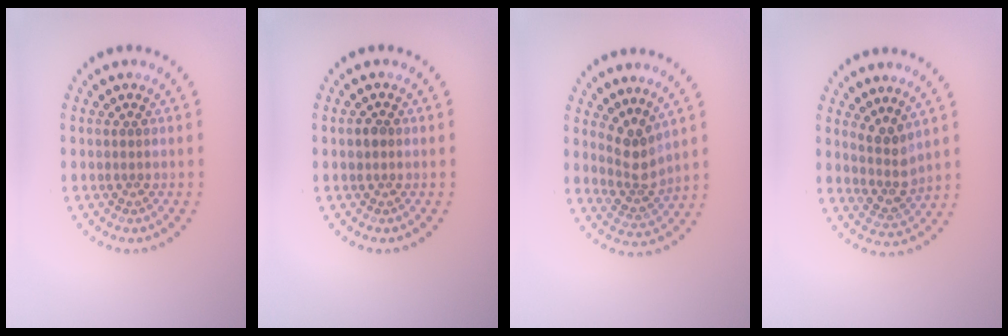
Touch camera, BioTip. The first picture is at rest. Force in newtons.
{"total": 1.2, "press": 1.2, "slide": 0.3}
{"total": 2.8, "press": 2.2, "slide": 1.8}
{"total": 2.7, "press": 2.1, "slide": 1.7}